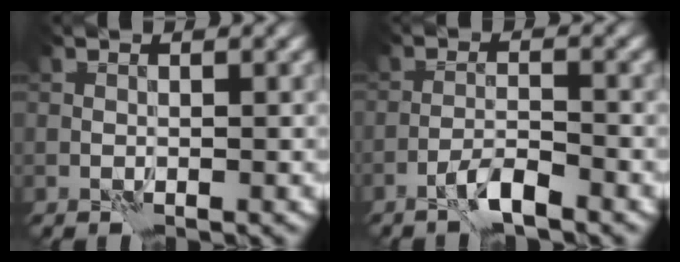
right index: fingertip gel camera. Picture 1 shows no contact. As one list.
[{"total": 2.4, "force": [-1.8, 0.1, 1.6], "torque": [-0.032, 0.006, -0.038]}]